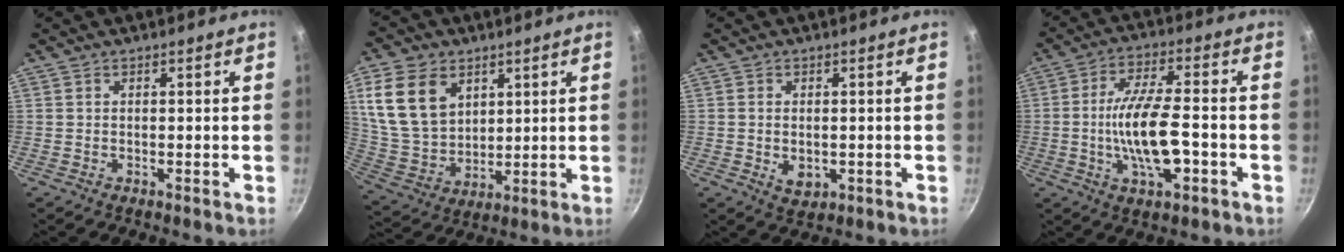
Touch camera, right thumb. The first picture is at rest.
{"total": 15.3, "force": [6.0, 10.8, 9.0], "torque": [-0.151, -0.021, 0.131]}
{"total": 4.1, "force": [-0.6, 2.8, 2.9], "torque": [-0.043, -0.006, -0.003]}
{"total": 13.0, "force": [-3.1, 4.7, 11.7], "torque": [-0.208, 0.021, -0.058]}